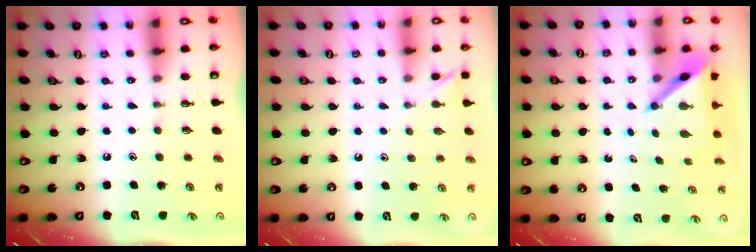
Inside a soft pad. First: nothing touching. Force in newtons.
{"total": 3.8, "press": 3.8, "slide": 0.5}
{"total": 4.9, "press": 4.9, "slide": 0.4}